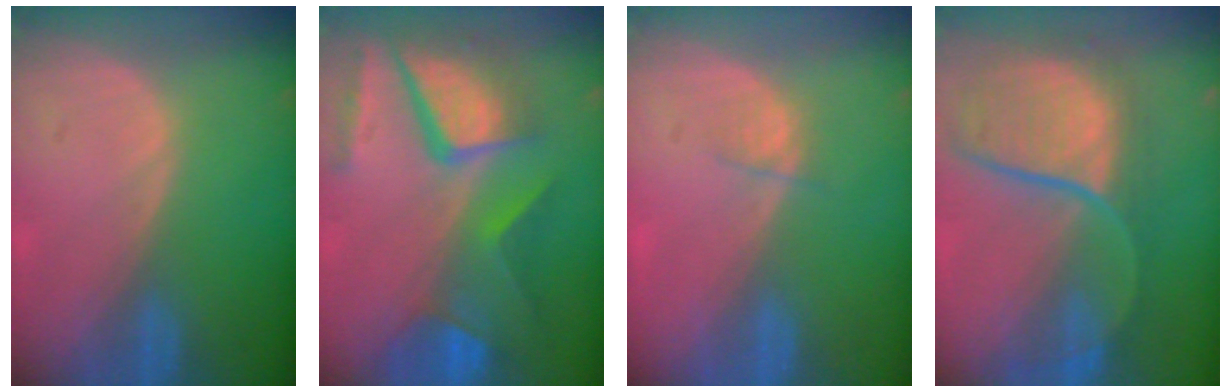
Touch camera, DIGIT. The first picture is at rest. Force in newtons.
{"total": 11.8, "press": 9.8, "slide": 6.6}
{"total": 1.4, "press": 1.3, "slide": 0.6}
{"total": 10.9, "press": 9.8, "slide": 4.8}